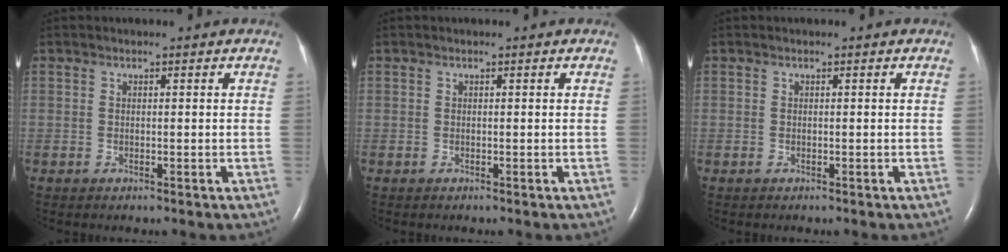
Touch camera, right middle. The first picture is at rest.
{"total": 0.0}
{"total": 0.0}